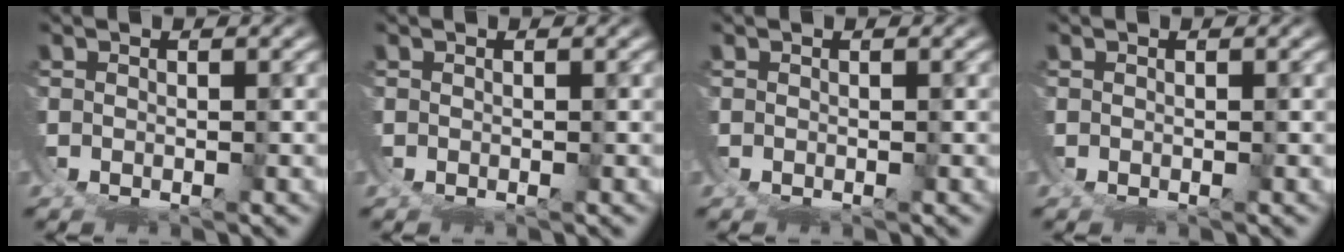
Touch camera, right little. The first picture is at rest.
{"total": 0.0}
{"total": 0.0}
{"total": 0.0}